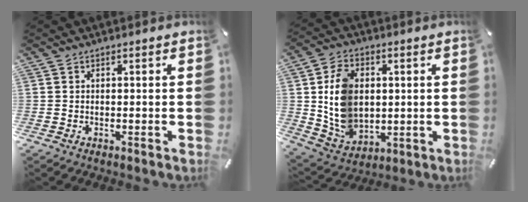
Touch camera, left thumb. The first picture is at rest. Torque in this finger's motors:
{"motor_torque": [1.92, 3.09, 0.36, -0.06, 0.21]}